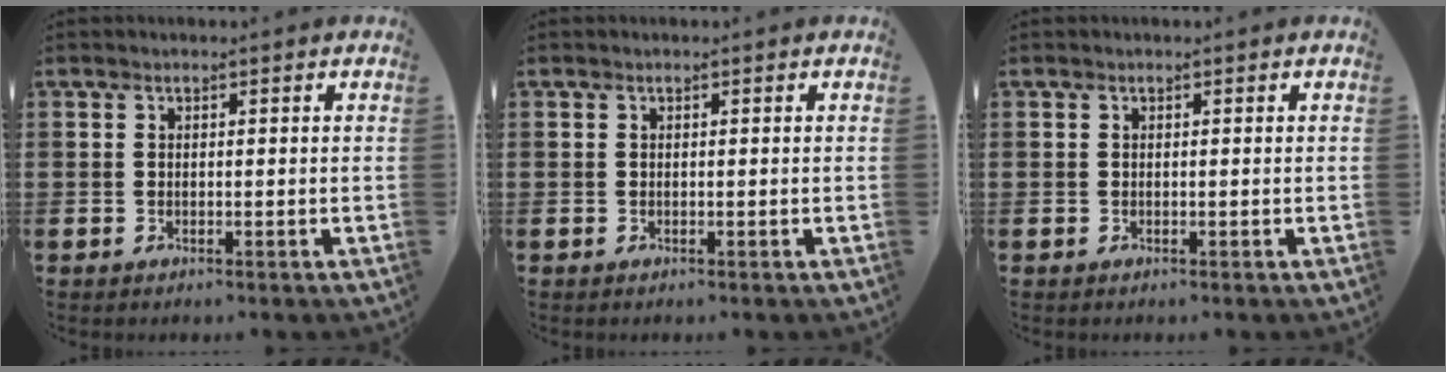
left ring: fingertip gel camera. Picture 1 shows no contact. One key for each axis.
{"total": 0.0}
{"total": 0.0}